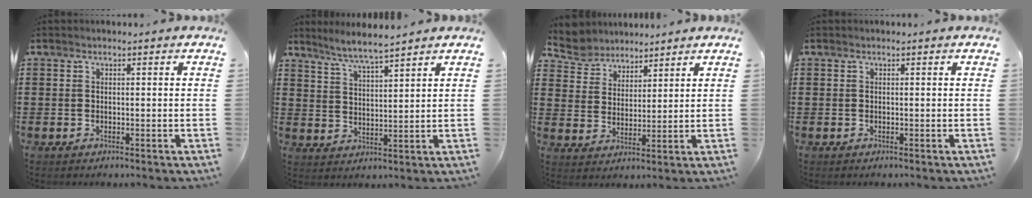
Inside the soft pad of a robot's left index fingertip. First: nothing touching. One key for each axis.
{"total": 4.6, "fx": 4.3, "fy": -0.5, "fz": 1.6, "tx": -0.045, "ty": -0.016, "tz": 0.075}
{"total": 5.2, "fx": 4.9, "fy": 1.8, "fz": -0.3, "tx": -0.021, "ty": -0.016, "tz": 0.090}
{"total": 0.0}